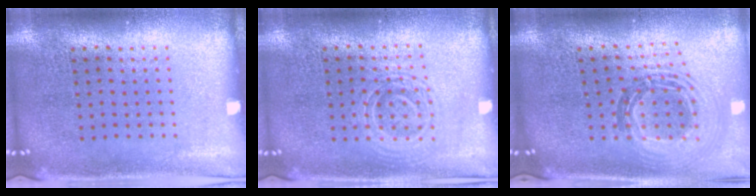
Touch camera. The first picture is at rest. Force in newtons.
{"total": 1.2, "press": 1.2, "slide": 0.3}
{"total": 1.1, "press": 1.0, "slide": 0.5}